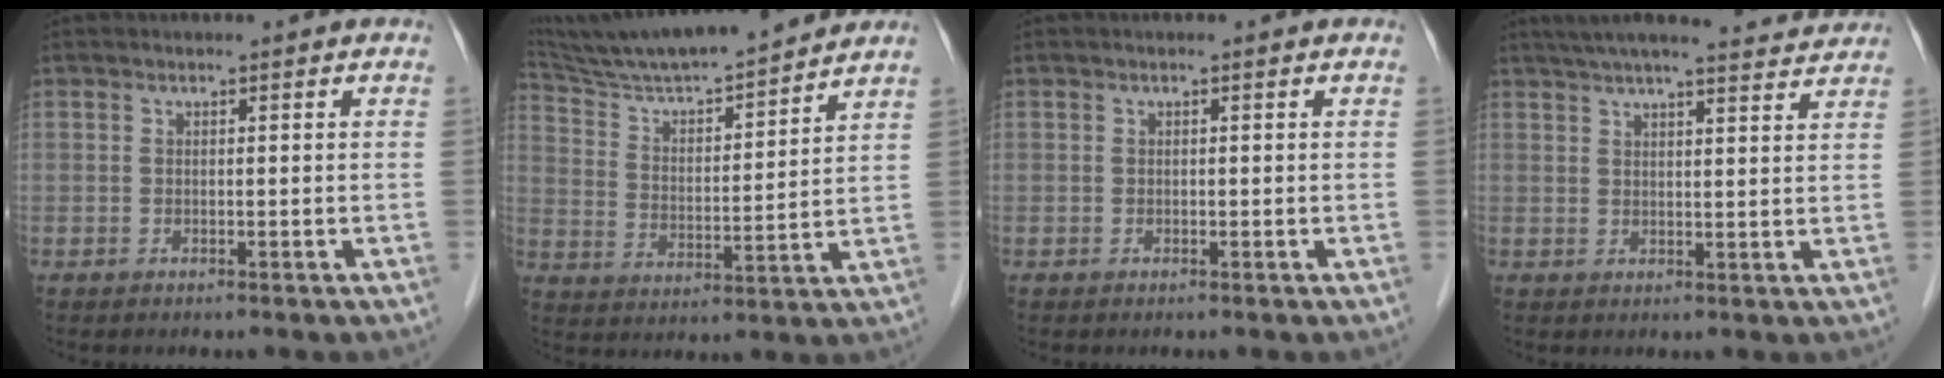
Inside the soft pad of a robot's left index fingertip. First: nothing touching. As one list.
[{"total": 18.4, "force": [16.8, 0.9, 7.6], "torque": [-0.135, 0.011, 0.275]}, {"total": 0.0}, {"total": 15.8, "force": [14.5, 1.3, 6.2], "torque": [-0.096, 0.023, 0.192]}]